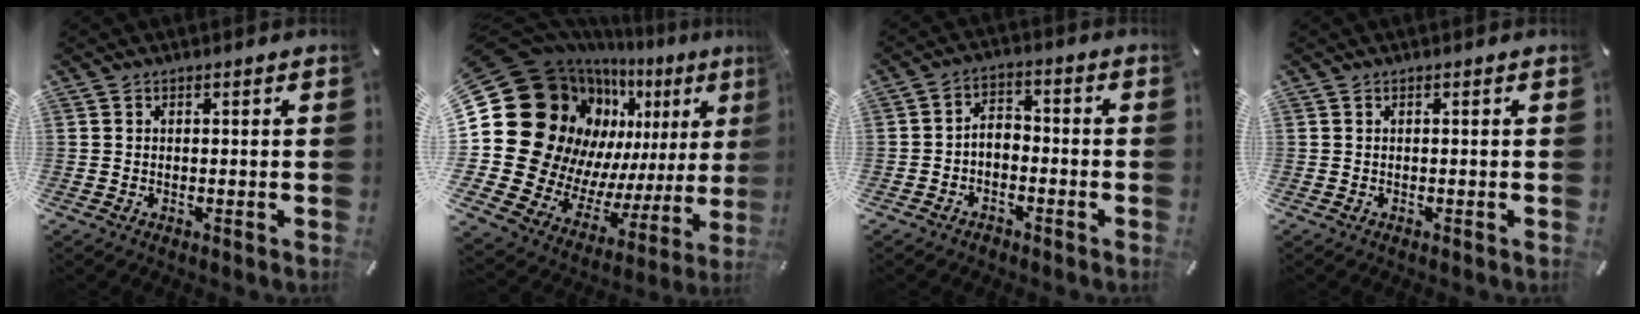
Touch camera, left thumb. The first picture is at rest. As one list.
[{"total": 24.6, "force": [7.4, 18.8, 14.0], "torque": [-0.203, -0.120, 0.186]}, {"total": 3.9, "force": [-2.2, 2.9, 1.3], "torque": [-0.023, 0.013, -0.045]}, {"total": 0.0}]